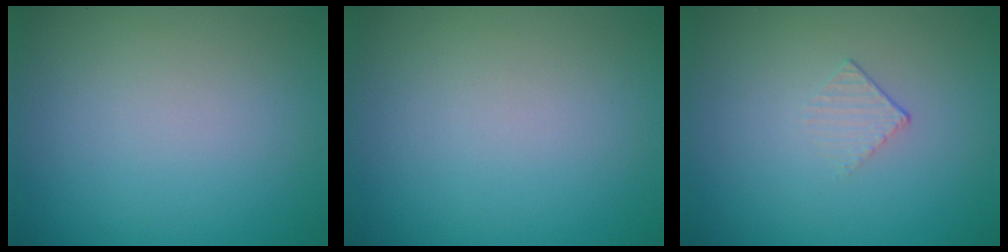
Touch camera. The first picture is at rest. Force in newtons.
{"total": 0.0}
{"total": 1.2, "press": 0.4, "slide": 1.2}